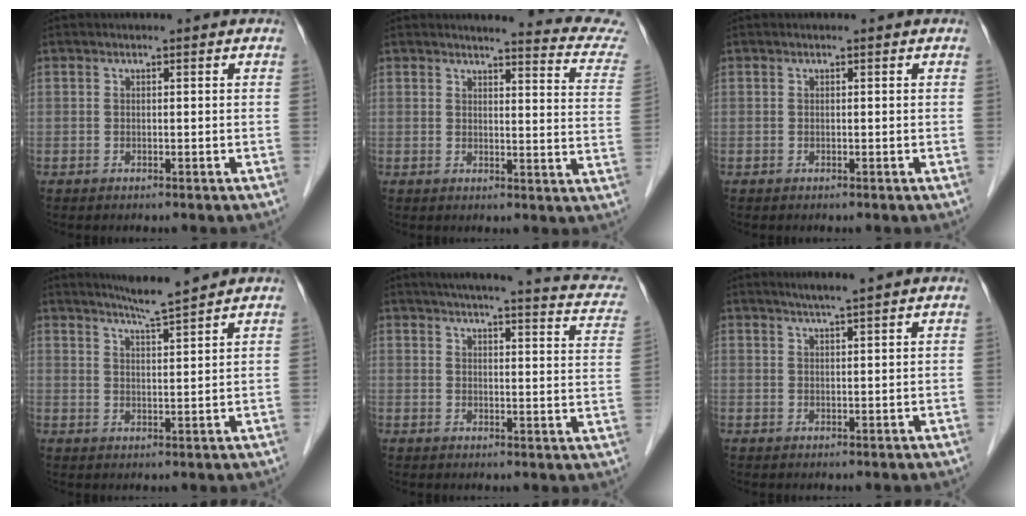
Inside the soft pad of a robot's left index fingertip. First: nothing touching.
{"total": 11.7, "force": [11.4, -0.3, 2.4], "torque": [-0.016, -0.081, 0.101]}
{"total": 0.0}
{"total": 5.1, "force": [4.6, -1.1, 2.0], "torque": [-0.038, -0.007, 0.079]}
{"total": 18.9, "force": [15.6, 3.1, 10.1], "torque": [-0.127, 0.006, 0.171]}
{"total": 3.1, "force": [2.5, -0.7, 1.7], "torque": [-0.028, 0.004, 0.045]}